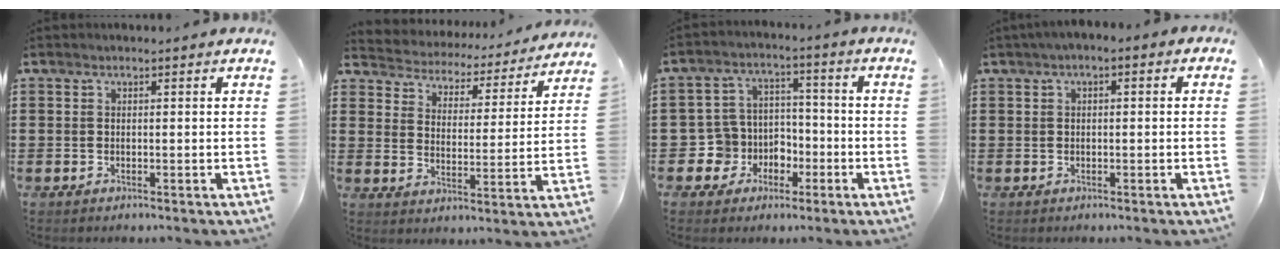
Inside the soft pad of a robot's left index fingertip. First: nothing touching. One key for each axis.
{"total": 3.6, "fx": 3.6, "fy": 0.3, "fz": -0.4, "tx": -0.019, "ty": -0.036, "tz": 0.053}
{"total": 6.8, "fx": -2.0, "fy": 6.4, "fz": 0.9, "tx": -0.055, "ty": 0.003, "tz": -0.035}
{"total": 1.5, "fx": -0.5, "fy": 0.6, "fz": 1.2, "tx": -0.023, "ty": 0.003, "tz": -0.011}